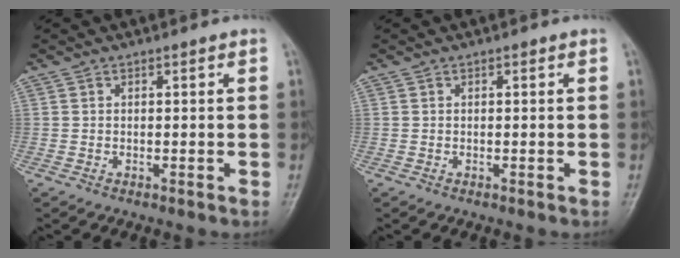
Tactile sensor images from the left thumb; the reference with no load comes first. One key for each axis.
{"total": 0.0}